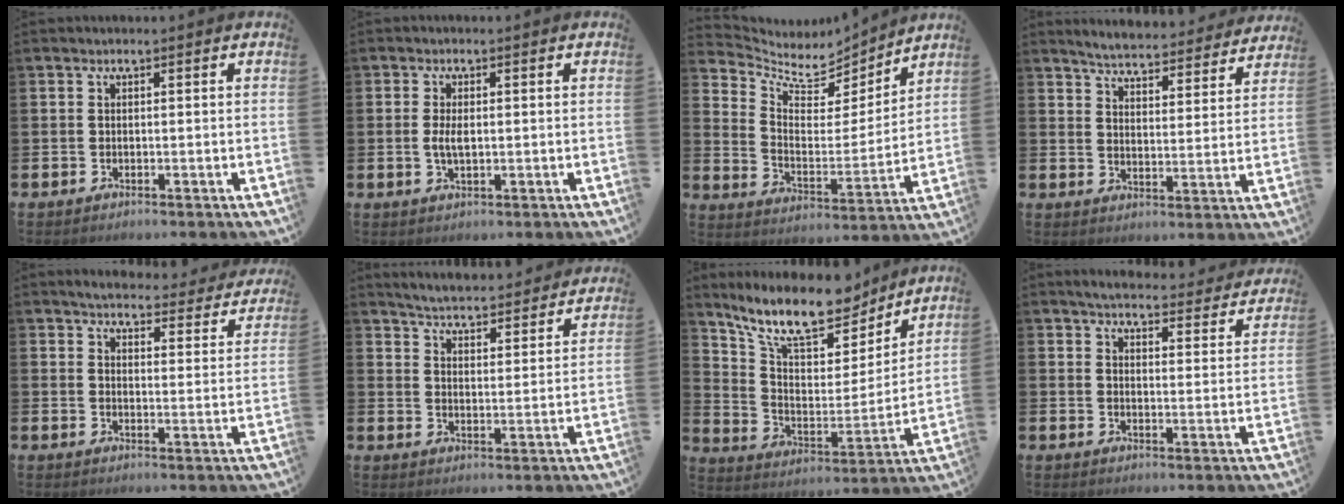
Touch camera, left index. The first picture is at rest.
{"total": 2.6, "force": [0.1, 1.2, 2.3], "torque": [-0.033, -0.002, -0.003]}
{"total": 6.7, "force": [5.9, 2.9, 1.5], "torque": [-0.059, -0.054, 0.098]}
{"total": 5.4, "force": [5.3, 0.3, 0.8], "torque": [-0.032, -0.041, 0.090]}
{"total": 4.1, "force": [4.0, 0.7, 0.7], "torque": [-0.028, -0.030, 0.065]}
{"total": 5.4, "force": [5.3, 0.4, 0.4], "torque": [-0.025, -0.044, 0.091]}
{"total": 13.0, "force": [11.2, 3.9, 5.2], "torque": [-0.129, -0.071, 0.196]}
{"total": 4.6, "force": [4.4, 0.7, 1.1], "torque": [-0.034, -0.031, 0.074]}